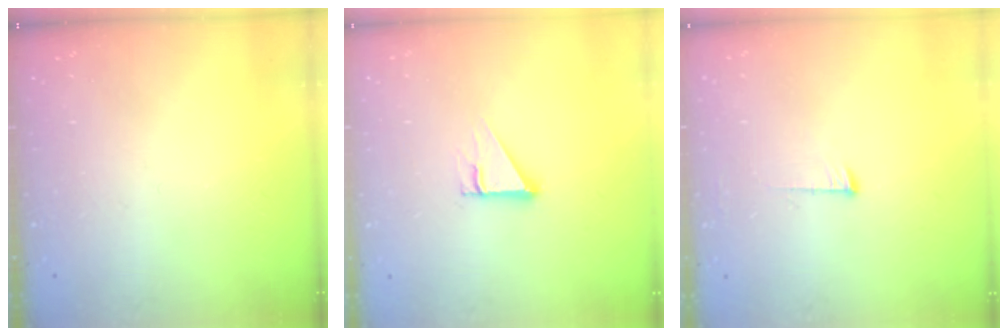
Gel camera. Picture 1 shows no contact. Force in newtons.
{"total": 2.7, "press": 2.7, "slide": 0.0}
{"total": 6.1, "press": 6.1, "slide": 0.6}